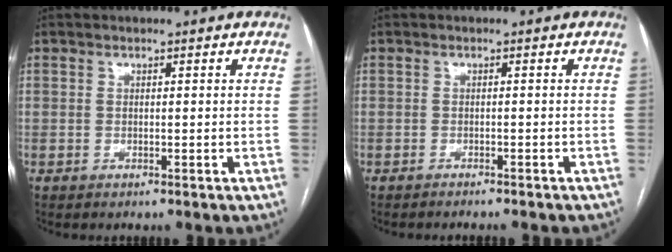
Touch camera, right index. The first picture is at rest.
{"total": 5.8, "force": [-5.3, 1.2, 2.2], "torque": [-0.025, -0.007, -0.060]}